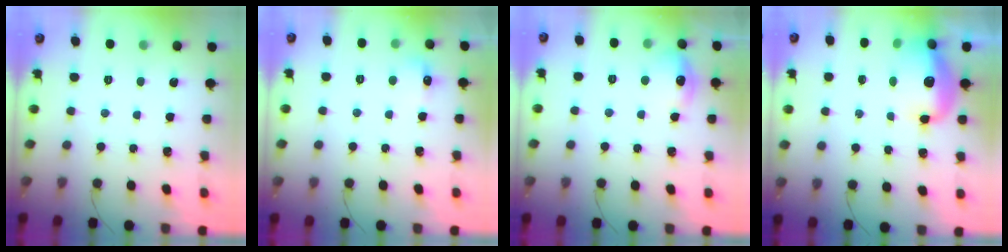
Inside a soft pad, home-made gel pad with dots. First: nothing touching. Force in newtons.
{"total": 5.9, "press": 5.7, "slide": 1.6}
{"total": 9.5, "press": 9.4, "slide": 0.9}
{"total": 12.6, "press": 12.3, "slide": 2.5}